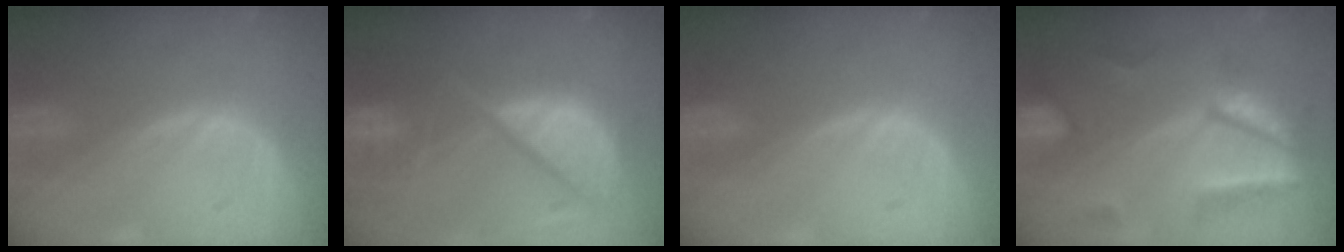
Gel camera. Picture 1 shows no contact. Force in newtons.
{"total": 12.1, "press": 9.9, "slide": 6.9}
{"total": 0.6, "press": 0.0, "slide": 0.6}
{"total": 7.9, "press": 7.6, "slide": 2.0}